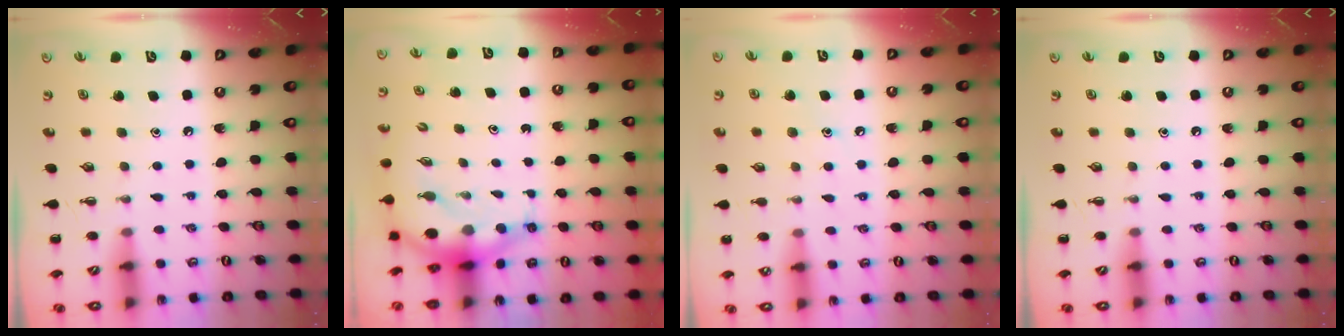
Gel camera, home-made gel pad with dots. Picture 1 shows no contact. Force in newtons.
{"total": 8.0, "press": 7.7, "slide": 2.1}
{"total": 6.7, "press": 6.4, "slide": 1.8}
{"total": 0.0}